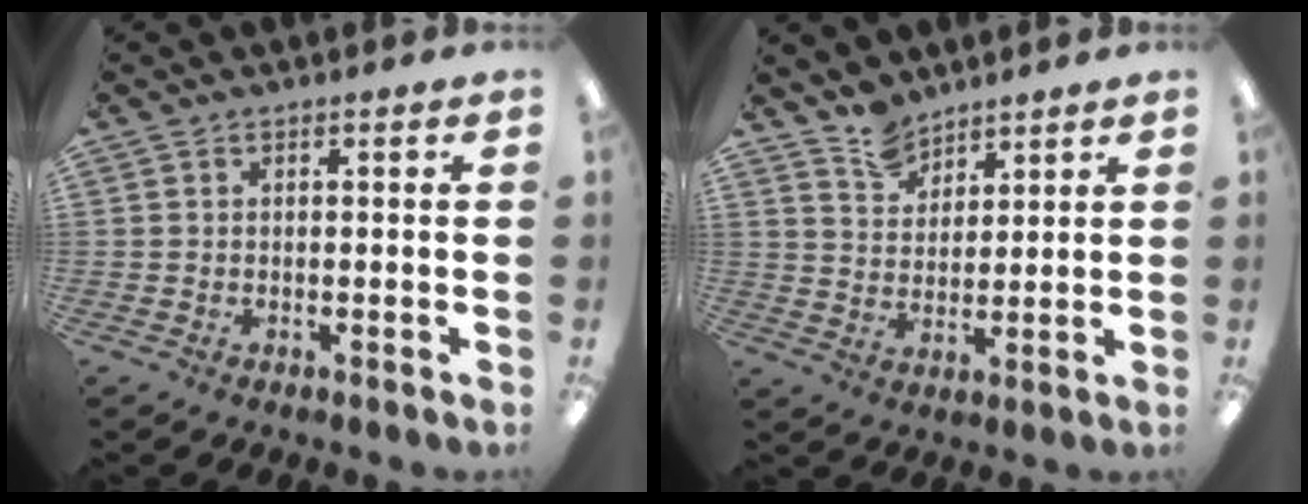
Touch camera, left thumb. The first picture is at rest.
{"total": 7.5, "force": [6.4, 3.6, 1.3], "torque": [-0.033, -0.035, 0.122]}